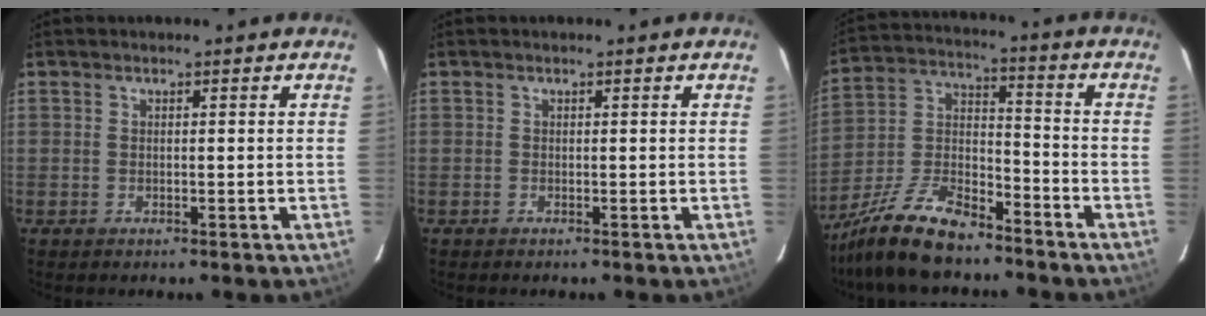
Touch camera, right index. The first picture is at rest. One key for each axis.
{"total": 0.0}
{"total": 16.0, "fx": -11.8, "fy": 5.9, "fz": 9.1, "tx": -0.208, "ty": 0.000, "tz": -0.222}